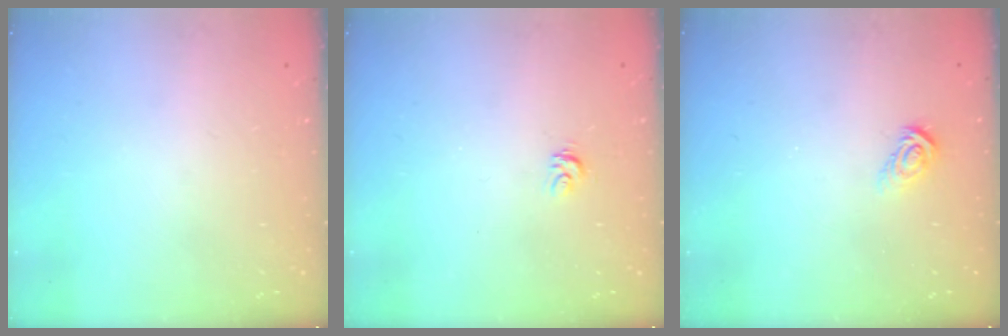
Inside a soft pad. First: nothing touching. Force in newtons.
{"total": 3.9, "press": 3.9, "slide": 0.2}
{"total": 5.3, "press": 5.3, "slide": 0.4}